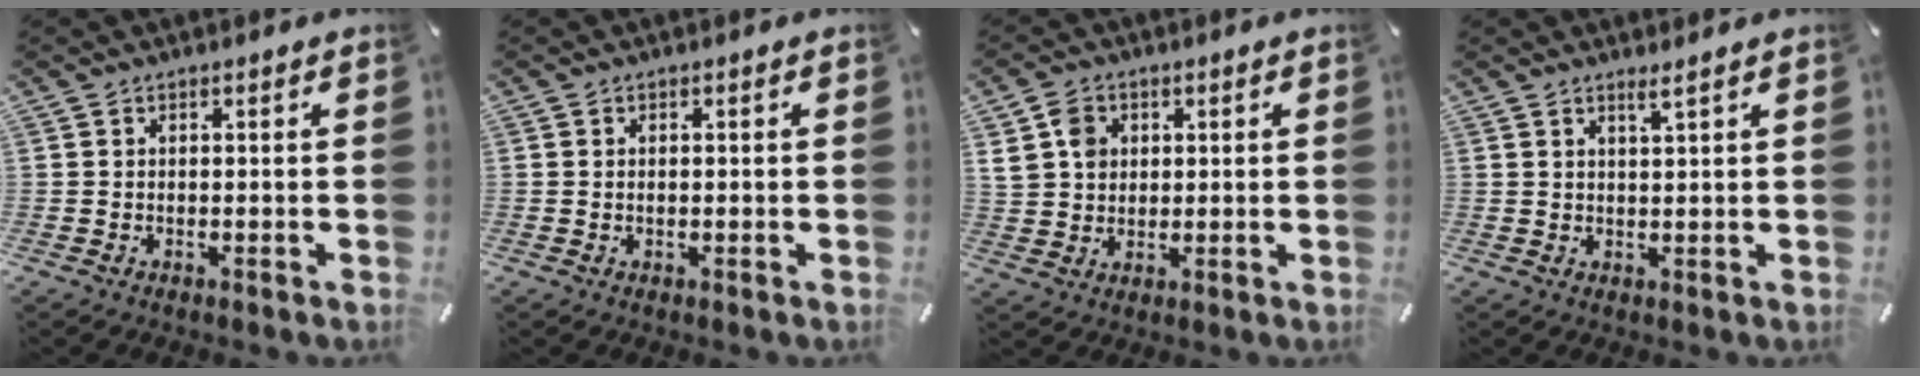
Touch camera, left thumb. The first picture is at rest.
{"total": 0.9, "force": [-0.1, 0.5, 0.7], "torque": [-0.014, 0.001, -0.002]}
{"total": 6.4, "force": [1.7, 5.6, 2.6], "torque": [-0.063, 0.010, 0.033]}
{"total": 2.2, "force": [1.7, -0.1, 1.4], "torque": [-0.030, -0.003, 0.031]}